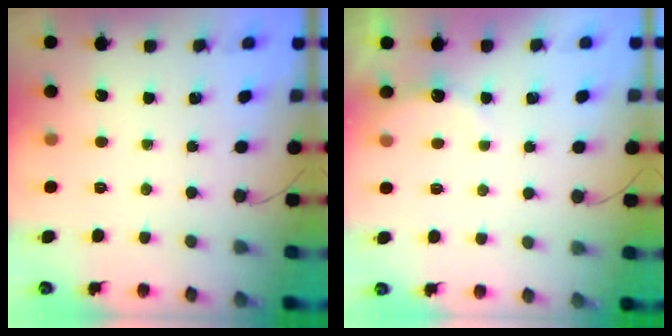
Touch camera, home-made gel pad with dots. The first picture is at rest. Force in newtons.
{"total": 2.8, "press": 2.6, "slide": 0.8}